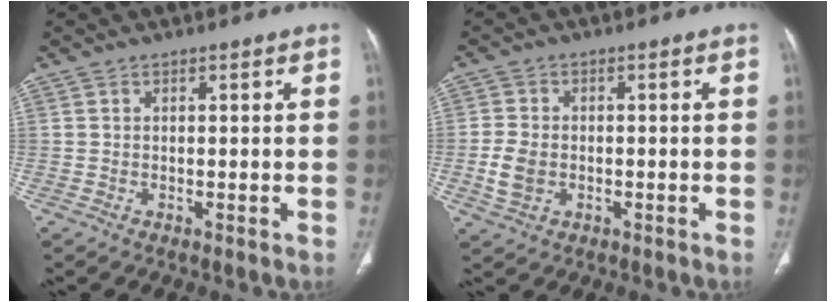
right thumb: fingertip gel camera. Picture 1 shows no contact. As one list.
[{"total": 5.1, "force": [-1.1, 3.8, 3.2], "torque": [-0.065, 0.006, -0.018]}]